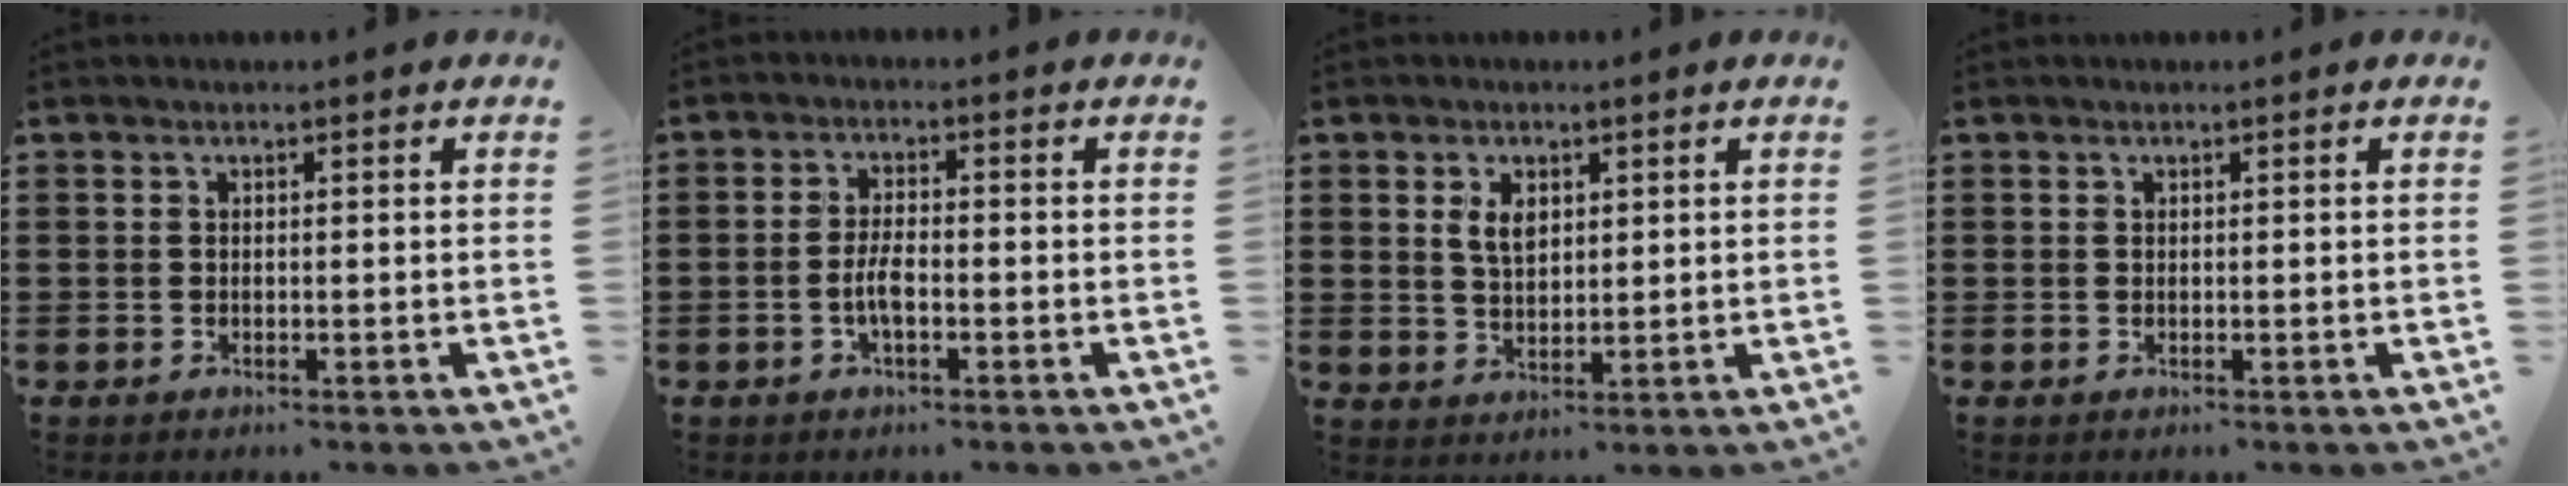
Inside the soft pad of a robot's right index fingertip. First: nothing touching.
{"total": 3.7, "force": [-1.1, 1.2, 3.4], "torque": [-0.075, 0.000, -0.024]}
{"total": 3.6, "force": [1.5, 2.0, 2.6], "torque": [-0.048, 0.004, 0.025]}
{"total": 0.0}